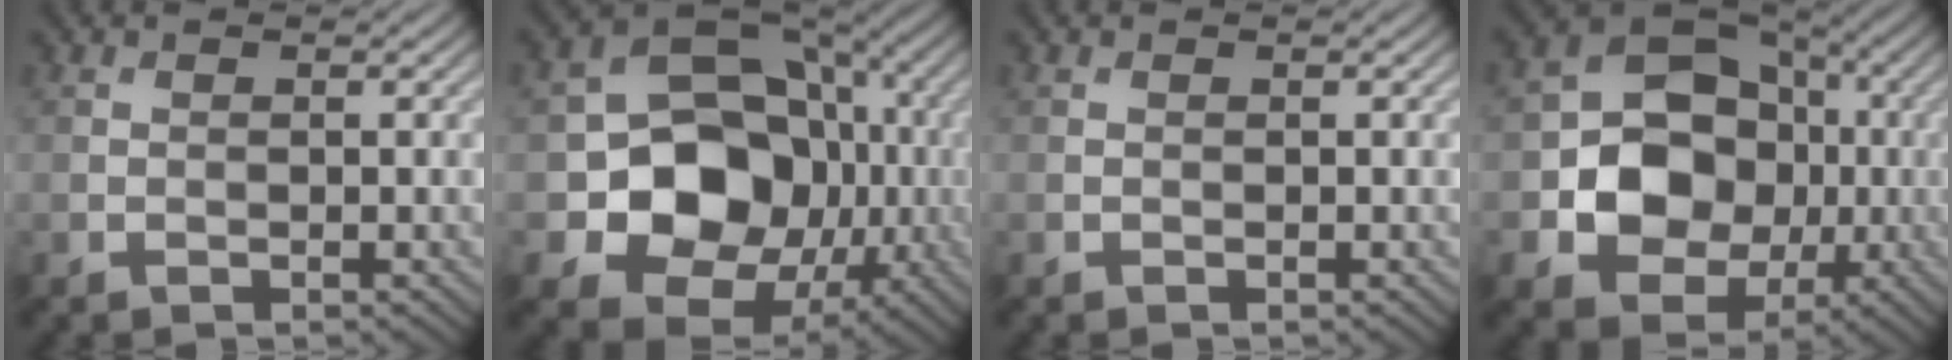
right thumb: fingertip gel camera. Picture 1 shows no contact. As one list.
[{"total": 13.8, "force": [-2.3, 11.3, 7.6], "torque": [-0.129, -0.015, -0.058]}, {"total": 0.0}, {"total": 11.8, "force": [-1.4, 9.8, 6.6], "torque": [-0.118, -0.005, -0.045]}]